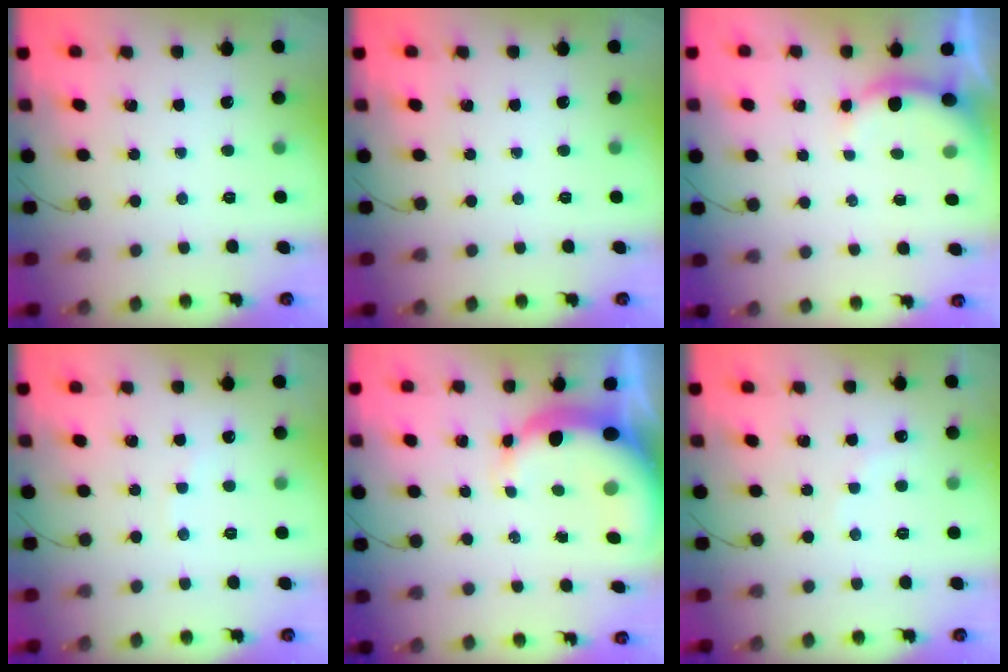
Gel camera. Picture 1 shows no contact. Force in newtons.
{"total": 0.0}
{"total": 3.3, "press": 3.2, "slide": 0.8}
{"total": 4.8, "press": 4.7, "slide": 0.7}
{"total": 8.1, "press": 7.8, "slide": 2.0}
{"total": 6.4, "press": 6.2, "slide": 1.4}